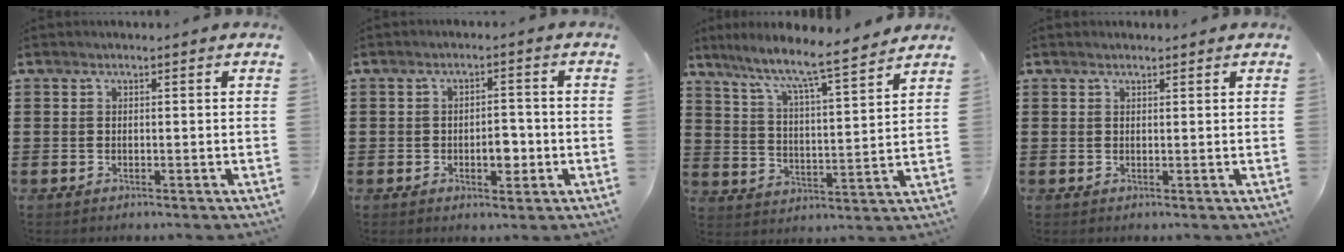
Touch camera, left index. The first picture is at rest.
{"total": 4.1, "force": [-1.0, 2.2, 3.3], "torque": [-0.054, 0.001, -0.021]}
{"total": 6.9, "force": [6.1, -0.3, 3.3], "torque": [-0.089, -0.048, 0.097]}
{"total": 0.7, "force": [0.7, 0.1, 0.3], "torque": [-0.008, 0.000, 0.013]}